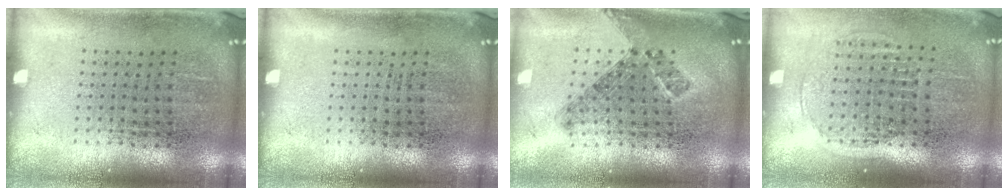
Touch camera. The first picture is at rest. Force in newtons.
{"total": 0.0}
{"total": 0.8, "press": 0.7, "slide": 0.3}
{"total": 1.5, "press": 1.3, "slide": 0.7}